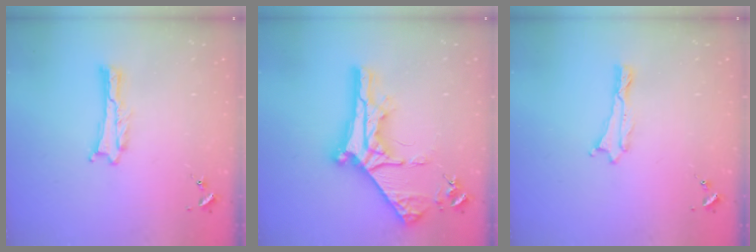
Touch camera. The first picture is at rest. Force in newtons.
{"total": 10.5, "press": 10.5, "slide": 1.2}
{"total": 0.0}